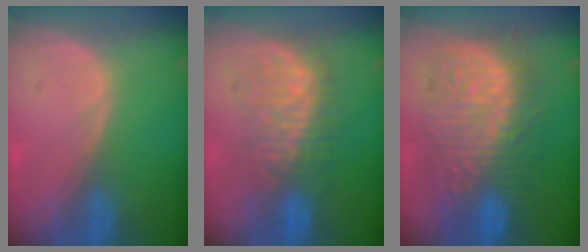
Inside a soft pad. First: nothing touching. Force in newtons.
{"total": 8.5, "press": 8.4, "slide": 0.9}
{"total": 13.4, "press": 13.3, "slide": 1.2}